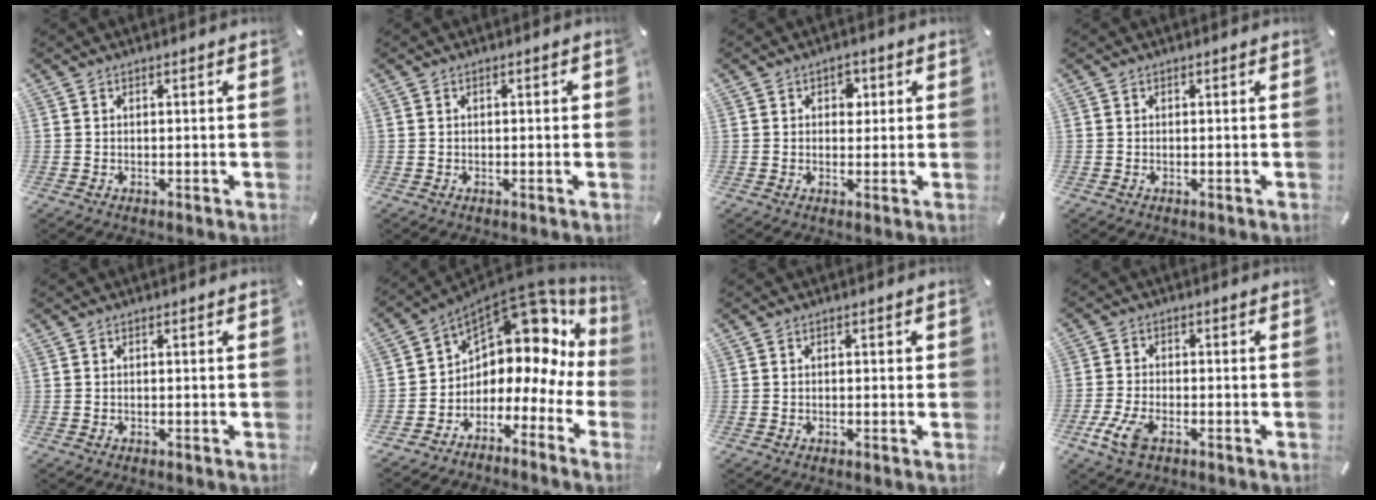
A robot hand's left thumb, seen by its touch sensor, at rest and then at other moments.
{"total": 1.0, "force": [-0.2, 0.6, 0.8], "torque": [-0.015, 0.003, -0.004]}
{"total": 3.2, "force": [0.8, 2.5, 1.7], "torque": [-0.006, -0.004, 0.002]}
{"total": 0.0}
{"total": 0.0}
{"total": 10.4, "force": [5.9, 6.8, 5.1], "torque": [-0.078, -0.073, 0.096]}
{"total": 0.8, "force": [0.0, 0.5, 0.6], "torque": [-0.011, 0.005, -0.002]}
{"total": 6.7, "force": [-3.2, 3.3, 4.8], "torque": [-0.128, -0.008, -0.065]}